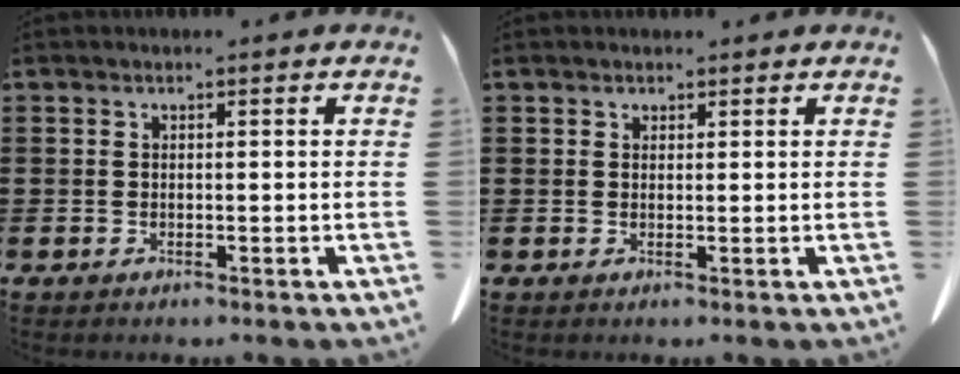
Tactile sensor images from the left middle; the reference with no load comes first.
{"total": 0.8, "force": [0.7, 0.5, 0.0], "torque": [-0.002, 0.002, 0.014]}